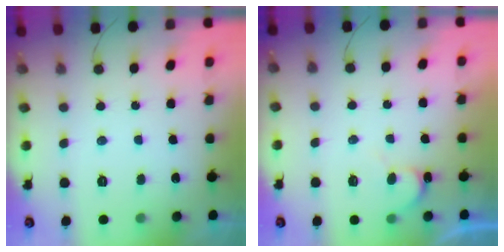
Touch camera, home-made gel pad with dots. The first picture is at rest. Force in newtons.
{"total": 4.0, "press": 3.9, "slide": 0.4}